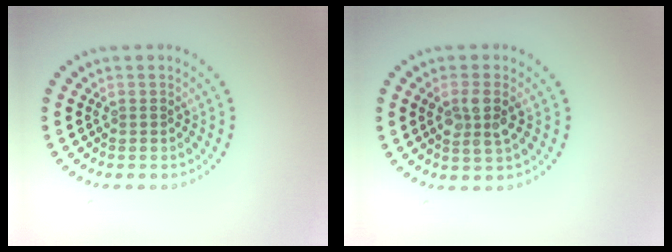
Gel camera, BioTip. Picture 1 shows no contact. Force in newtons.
{"total": 2.8, "press": 2.7, "slide": 0.9}